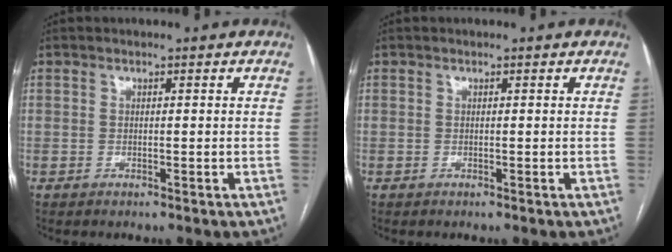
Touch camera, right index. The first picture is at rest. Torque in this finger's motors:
{"motor_torque": [0.50, 0.38, -0.01, 0.00]}